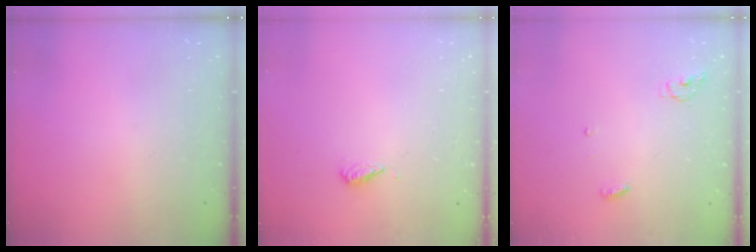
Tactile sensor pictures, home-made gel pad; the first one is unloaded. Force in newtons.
{"total": 3.6, "press": 3.6, "slide": 0.5}
{"total": 3.8, "press": 3.8, "slide": 0.3}